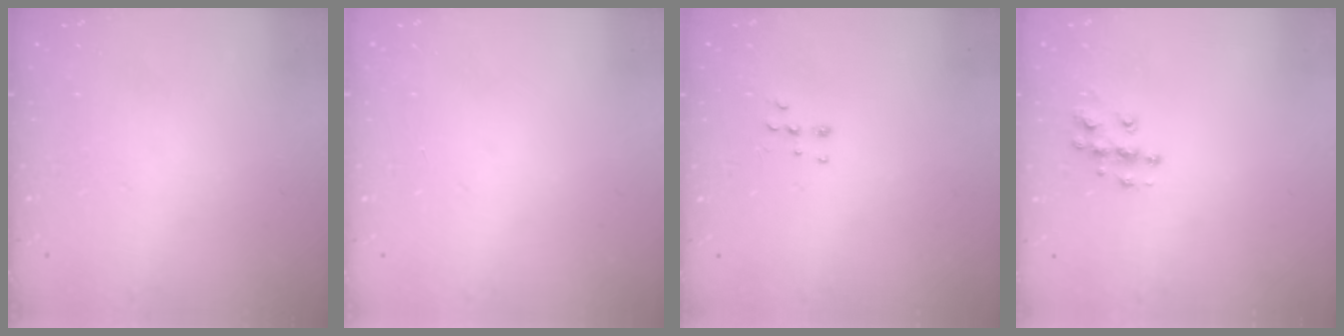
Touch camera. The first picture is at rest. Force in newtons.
{"total": 0.0}
{"total": 5.3, "press": 5.2, "slide": 0.5}
{"total": 8.6, "press": 8.6, "slide": 0.4}